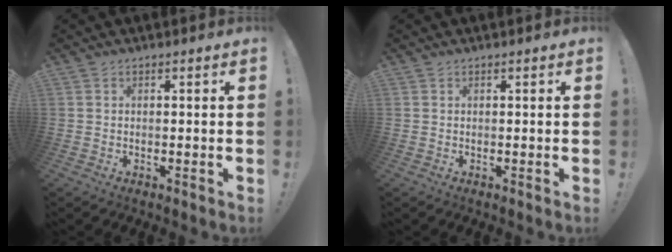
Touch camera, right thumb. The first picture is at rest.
{"total": 0.0}